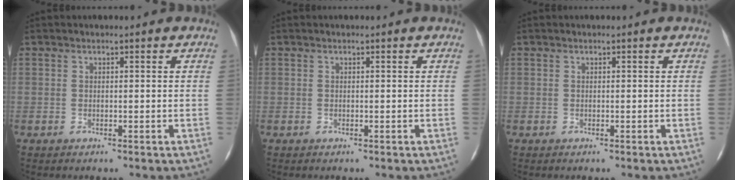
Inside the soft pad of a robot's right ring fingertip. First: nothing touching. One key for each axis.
{"total": 0.0}
{"total": 0.0}